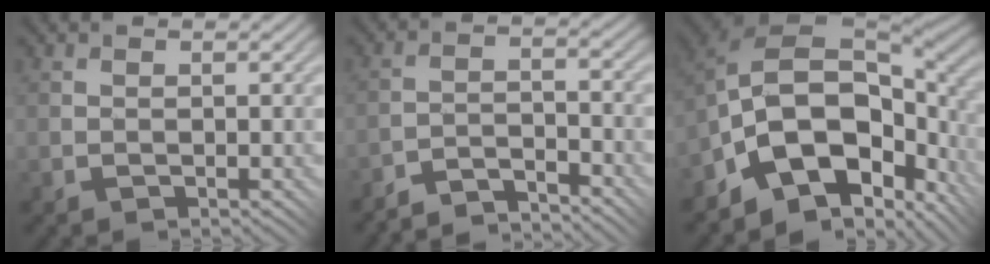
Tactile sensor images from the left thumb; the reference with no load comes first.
{"total": 4.9, "force": [-4.9, -0.1, 0.6], "torque": [-0.009, 0.010, -0.095]}
{"total": 13.9, "force": [-4.5, 8.7, 9.8], "torque": [-0.164, -0.011, -0.078]}